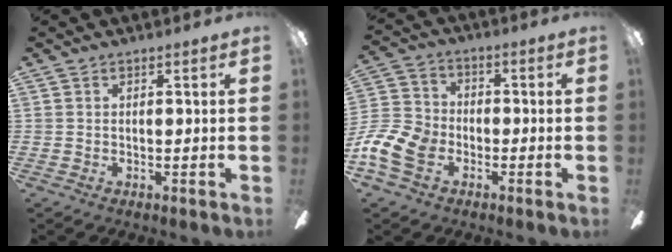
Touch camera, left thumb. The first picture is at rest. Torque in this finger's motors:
{"motor_torque": [-0.52, 0.76, 0.79, 0.40, 0.20]}